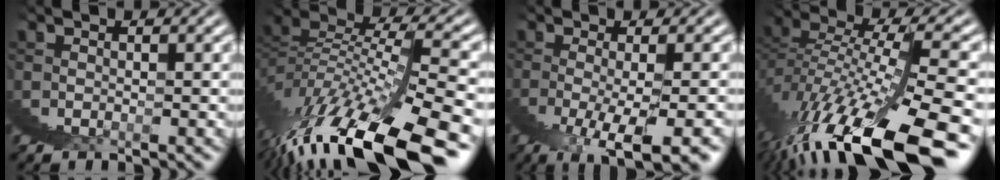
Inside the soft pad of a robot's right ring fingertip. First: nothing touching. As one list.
[{"total": 8.5, "force": [1.1, 2.2, 8.2], "torque": [-0.131, 0.007, 0.021]}, {"total": 3.6, "force": [0.1, -0.6, 3.5], "torque": [-0.064, 0.006, 0.003]}, {"total": 7.5, "force": [1.2, 1.8, 7.2], "torque": [-0.128, 0.004, 0.024]}]